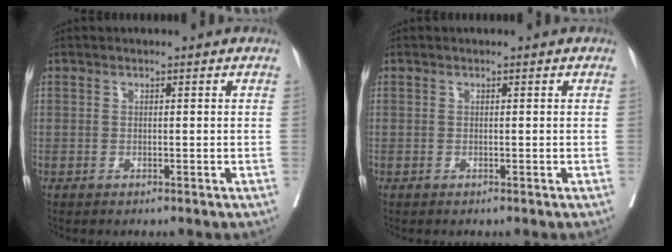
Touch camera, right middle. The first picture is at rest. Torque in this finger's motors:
{"motor_torque": [0.63, -0.53, 0.04, 0.00]}